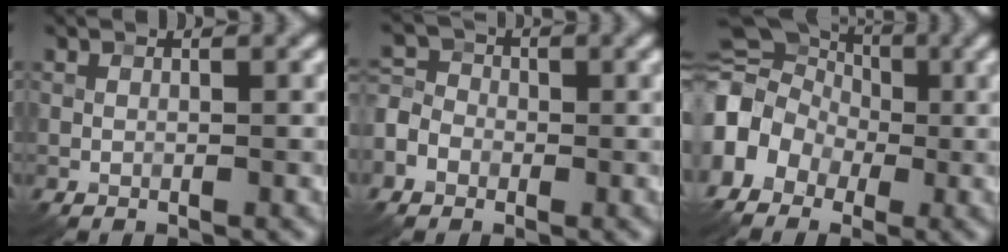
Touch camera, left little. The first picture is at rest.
{"total": 4.0, "force": [-1.5, 3.3, 1.7], "torque": [-0.027, 0.006, -0.038]}
{"total": 8.5, "force": [-2.1, 7.2, 4.0], "torque": [-0.070, 0.010, -0.061]}